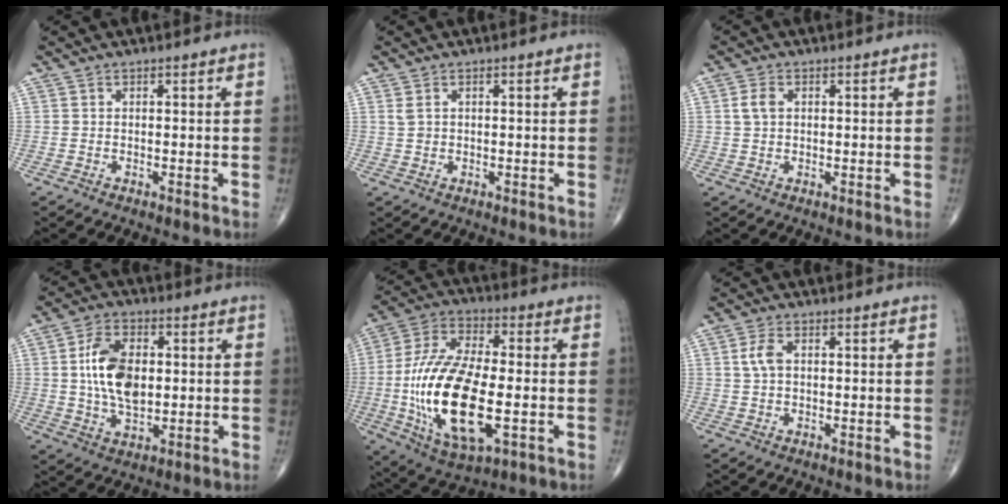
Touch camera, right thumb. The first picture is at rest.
{"total": 1.3, "force": [0.7, 0.7, 0.8], "torque": [-0.017, 0.004, 0.019]}
{"total": 2.9, "force": [0.6, 2.0, 2.0], "torque": [-0.042, 0.005, 0.012]}
{"total": 12.0, "force": [1.3, 7.0, 9.6], "torque": [-0.164, -0.001, 0.027]}
{"total": 22.5, "force": [-3.7, 9.8, 19.9], "torque": [-0.406, 0.003, -0.055]}
{"total": 3.5, "force": [0.6, 2.0, 2.8], "torque": [-0.063, 0.005, 0.011]}